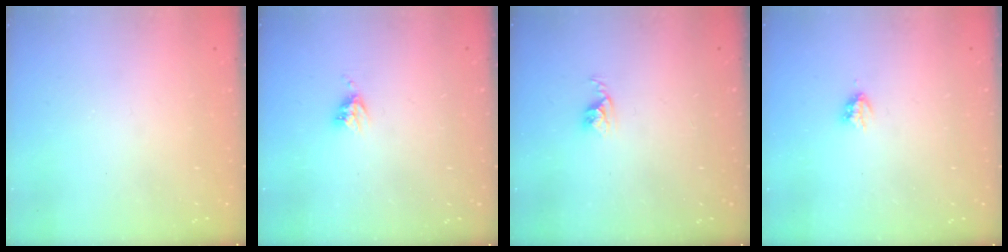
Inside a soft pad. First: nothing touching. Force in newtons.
{"total": 5.2, "press": 5.2, "slide": 0.6}
{"total": 2.5, "press": 2.5, "slide": 0.4}
{"total": 2.9, "press": 2.9, "slide": 0.5}